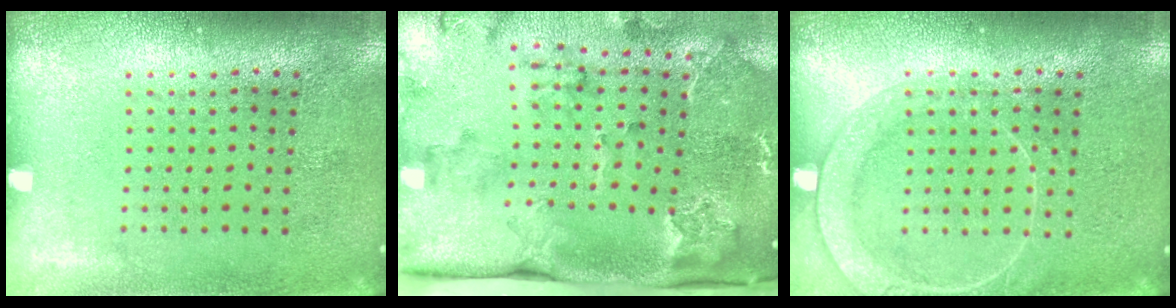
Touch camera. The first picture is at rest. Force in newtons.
{"total": 2.8, "press": 2.4, "slide": 1.5}
{"total": 2.3, "press": 2.3, "slide": 0.3}